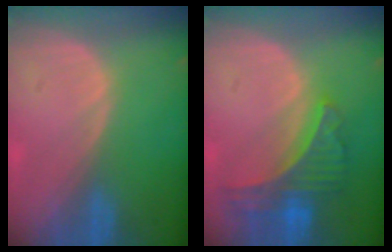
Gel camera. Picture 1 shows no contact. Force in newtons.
{"total": 7.8, "press": 7.0, "slide": 3.6}